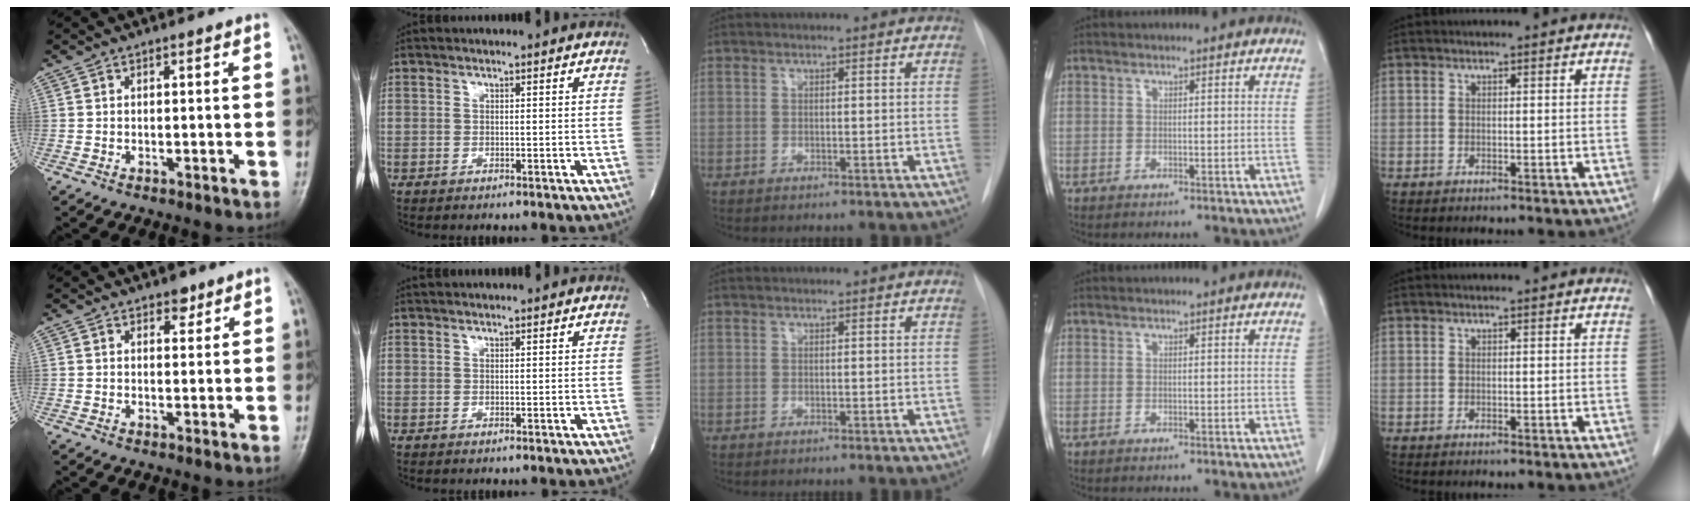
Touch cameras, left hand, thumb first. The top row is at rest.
{"thumb": {"total": 2.3, "force": [1.6, 1.3, 0.9], "torque": [0.003, -0.008, 0.020]}, "index": {"total": 1.0, "force": [0.9, -0.2, 0.3], "torque": [-0.006, 0.015, 0.024]}}